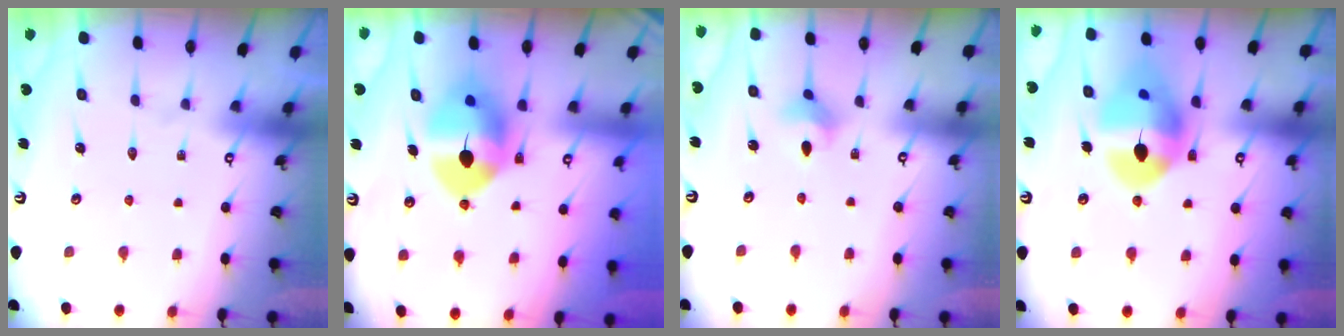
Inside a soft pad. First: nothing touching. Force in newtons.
{"total": 11.4, "press": 11.2, "slide": 1.8}
{"total": 2.7, "press": 2.7, "slide": 0.4}
{"total": 15.4, "press": 15.3, "slide": 1.5}